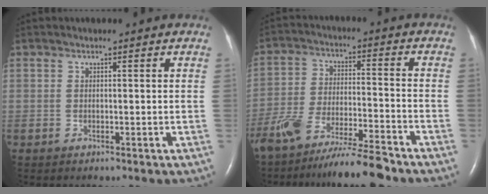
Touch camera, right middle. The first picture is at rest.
{"total": 13.3, "force": [-11.3, 0.8, 7.0], "torque": [-0.126, -0.019, -0.195]}